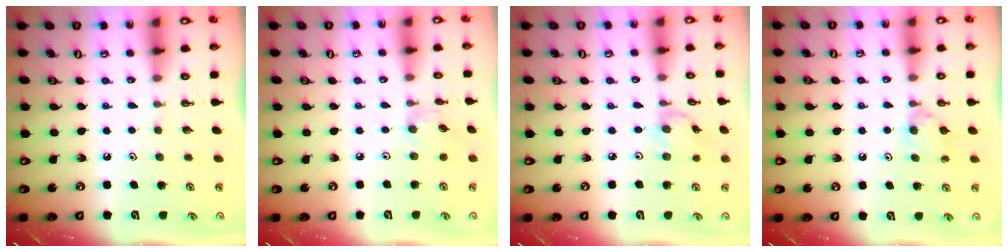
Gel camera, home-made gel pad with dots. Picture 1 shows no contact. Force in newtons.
{"total": 1.6, "press": 1.5, "slide": 0.3}
{"total": 3.7, "press": 3.7, "slide": 0.3}
{"total": 6.1, "press": 6.0, "slide": 0.9}